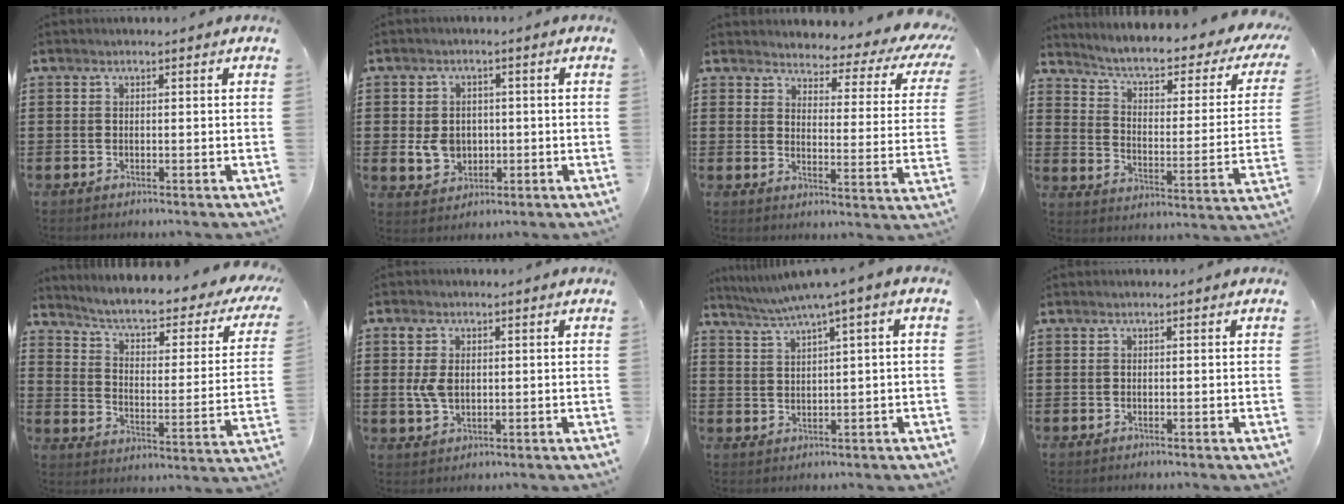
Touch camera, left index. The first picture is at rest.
{"total": 4.7, "force": [-0.4, 3.9, 2.5], "torque": [-0.047, 0.005, -0.009]}
{"total": 3.2, "force": [2.8, 1.0, 1.1], "torque": [-0.035, -0.027, 0.039]}
{"total": 4.8, "force": [3.3, 0.8, 3.4], "torque": [-0.081, -0.030, 0.047]}
{"total": 4.6, "force": [3.3, 0.7, 3.2], "torque": [-0.076, -0.033, 0.046]}
{"total": 4.5, "force": [0.4, 3.1, 3.3], "torque": [-0.091, 0.003, 0.001]}
{"total": 3.6, "force": [1.9, -0.4, 3.1], "torque": [-0.063, -0.009, 0.029]}
{"total": 0.0}